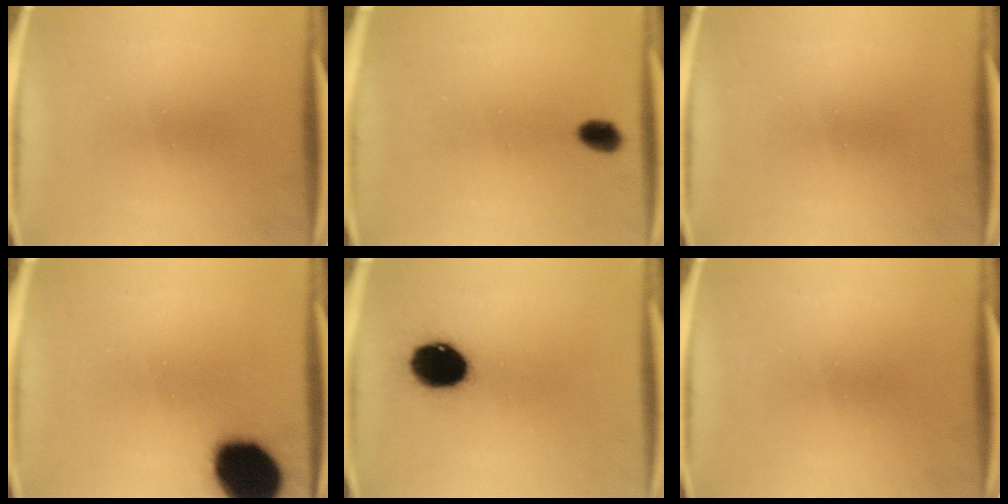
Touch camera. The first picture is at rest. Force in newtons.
{"total": 3.5}
{"total": 0.0}
{"total": 19.2}
{"total": 13.3}
{"total": 0.0}